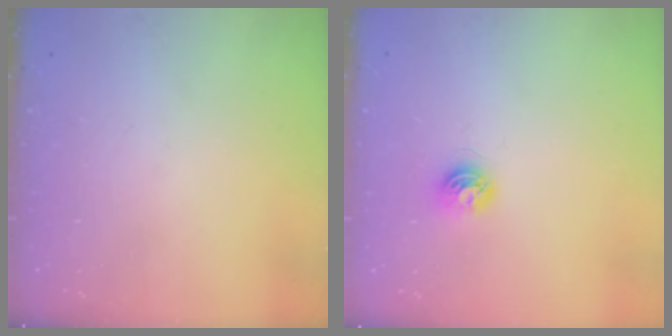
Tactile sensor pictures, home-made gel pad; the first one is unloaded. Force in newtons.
{"total": 4.5, "press": 4.5, "slide": 0.6}